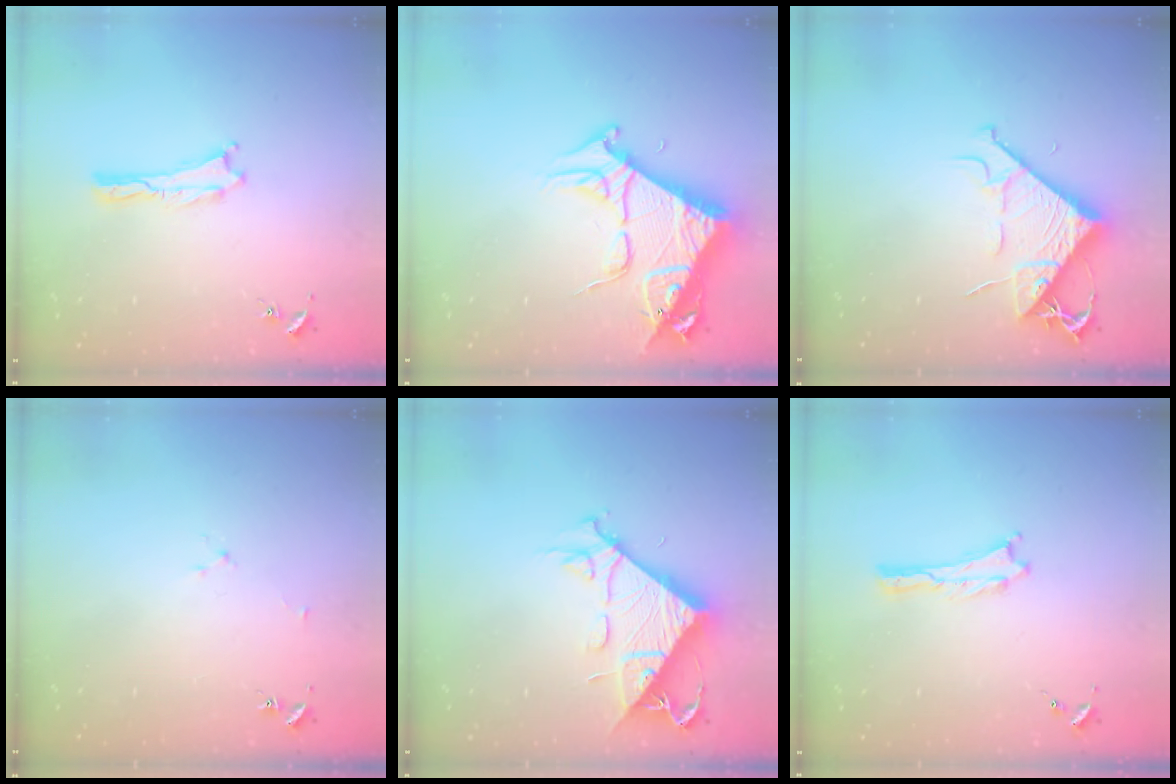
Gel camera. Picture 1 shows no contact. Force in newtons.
{"total": 10.0, "press": 9.9, "slide": 1.3}
{"total": 8.1, "press": 8.1, "slide": 1.1}
{"total": 1.9, "press": 1.9, "slide": 0.3}
{"total": 11.0, "press": 11.0, "slide": 1.1}
{"total": 0.0}